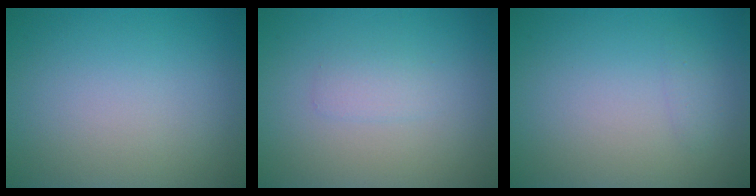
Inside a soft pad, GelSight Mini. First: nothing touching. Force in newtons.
{"total": 1.2, "press": 1.2, "slide": 0.0}
{"total": 0.7, "press": 0.7, "slide": 0.0}